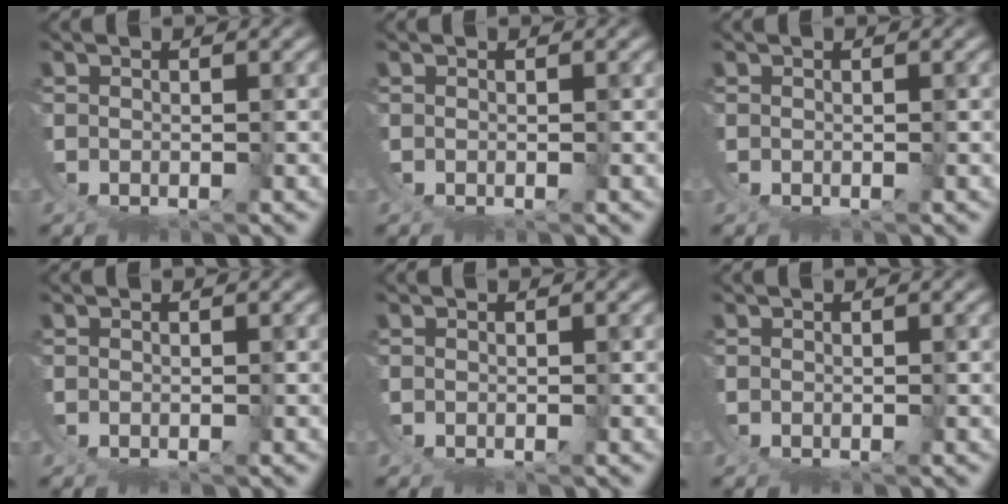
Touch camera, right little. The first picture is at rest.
{"total": 0.0}
{"total": 0.0}
{"total": 0.0}
{"total": 0.0}
{"total": 0.0}